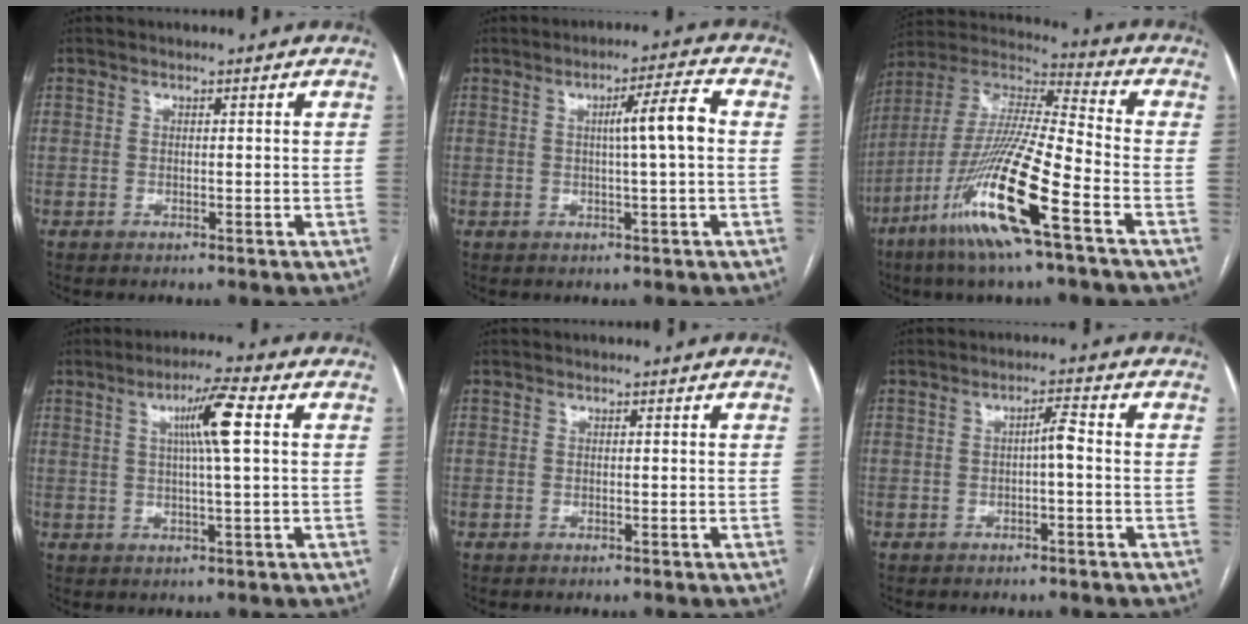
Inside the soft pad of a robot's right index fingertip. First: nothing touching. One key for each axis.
{"total": 6.0, "fx": 0.5, "fy": -0.3, "fz": 6.0, "tx": -0.094, "ty": 0.008, "tz": 0.007}
{"total": 19.2, "fx": -9.1, "fy": 0.6, "fz": 16.9, "tx": -0.366, "ty": -0.038, "tz": -0.182}
{"total": 7.2, "fx": 1.9, "fy": -0.3, "fz": 7.0, "tx": -0.122, "ty": 0.005, "tz": 0.031}
{"total": 0.0}
{"total": 3.1, "fx": -0.4, "fy": 0.4, "fz": 3.0, "tx": -0.048, "ty": 0.010, "tz": -0.007}